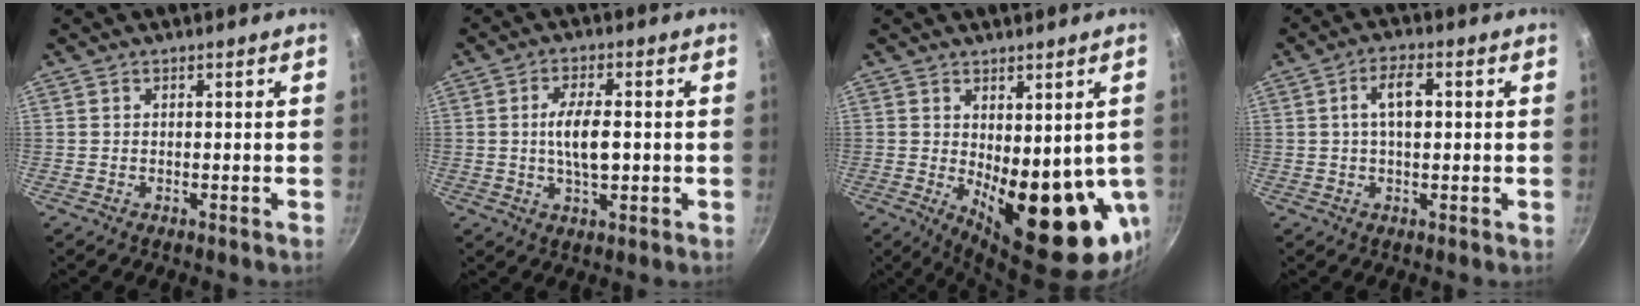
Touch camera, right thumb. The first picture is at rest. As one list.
[{"total": 7.5, "force": [-0.2, 3.2, 6.8], "torque": [-0.117, 0.009, -0.005]}, {"total": 16.5, "force": [-1.5, 7.0, 14.8], "torque": [-0.174, -0.035, 0.000]}, {"total": 5.7, "force": [0.8, 2.5, 5.0], "torque": [-0.084, 0.012, 0.009]}]